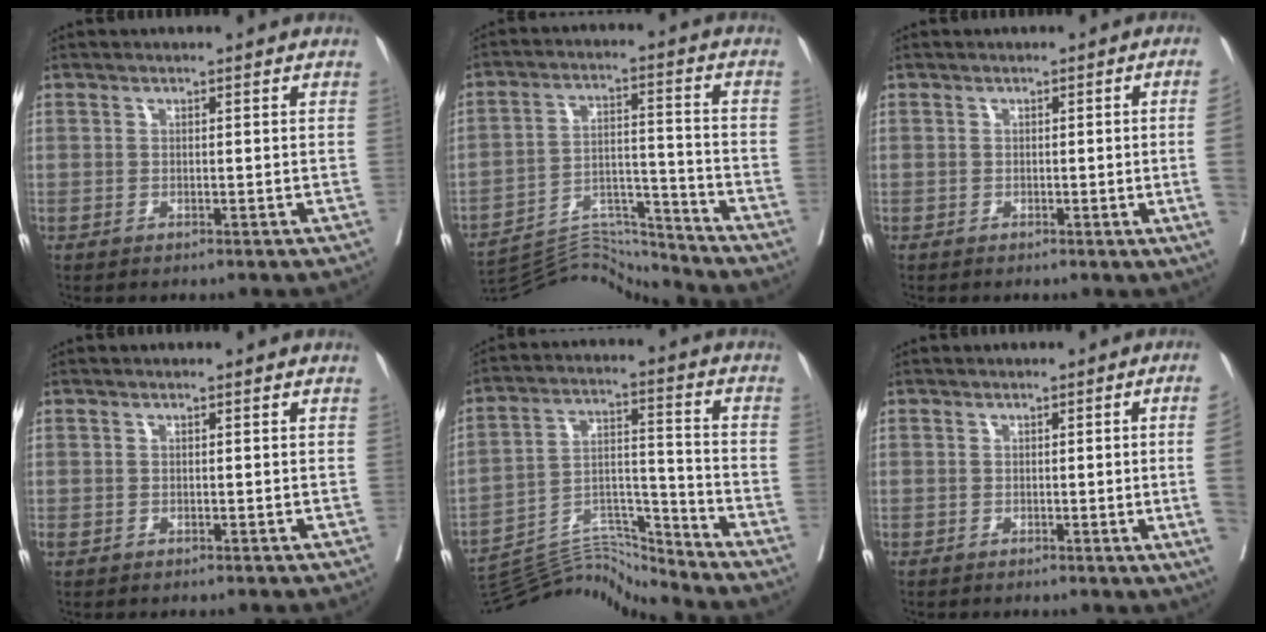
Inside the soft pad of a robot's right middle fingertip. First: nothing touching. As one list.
[{"total": 11.1, "force": [-11.0, -1.2, -0.7], "torque": [0.003, 0.033, -0.190]}, {"total": 5.8, "force": [-0.8, -1.8, 5.5], "torque": [-0.075, -0.010, -0.005]}, {"total": 0.5, "force": [-0.2, 0.4, 0.2], "torque": [-0.004, 0.002, -0.001]}, {"total": 11.9, "force": [-11.8, -1.9, -0.3], "torque": [0.002, 0.043, -0.210]}, {"total": 7.3, "force": [-1.0, -2.4, 6.8], "torque": [-0.078, -0.018, -0.009]}]